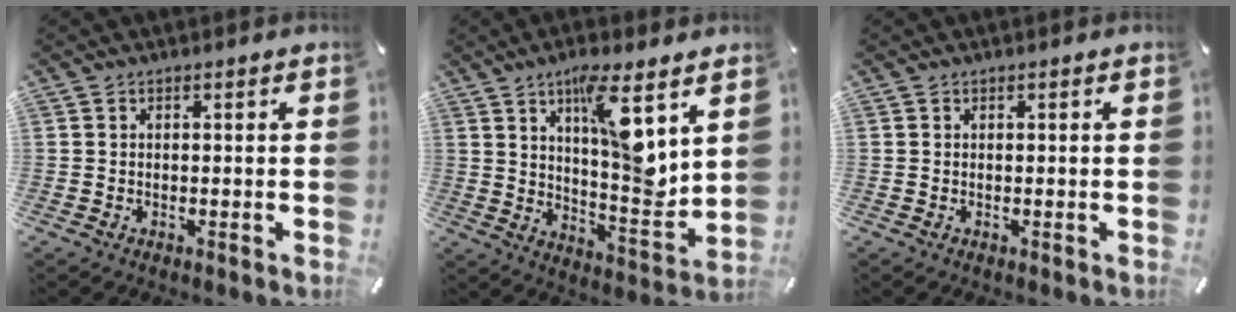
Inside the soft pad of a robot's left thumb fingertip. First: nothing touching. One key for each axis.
{"total": 14.1, "fx": 7.4, "fy": 3.8, "fz": 11.5, "tx": -0.164, "ty": -0.054, "tz": 0.120}
{"total": 0.0}